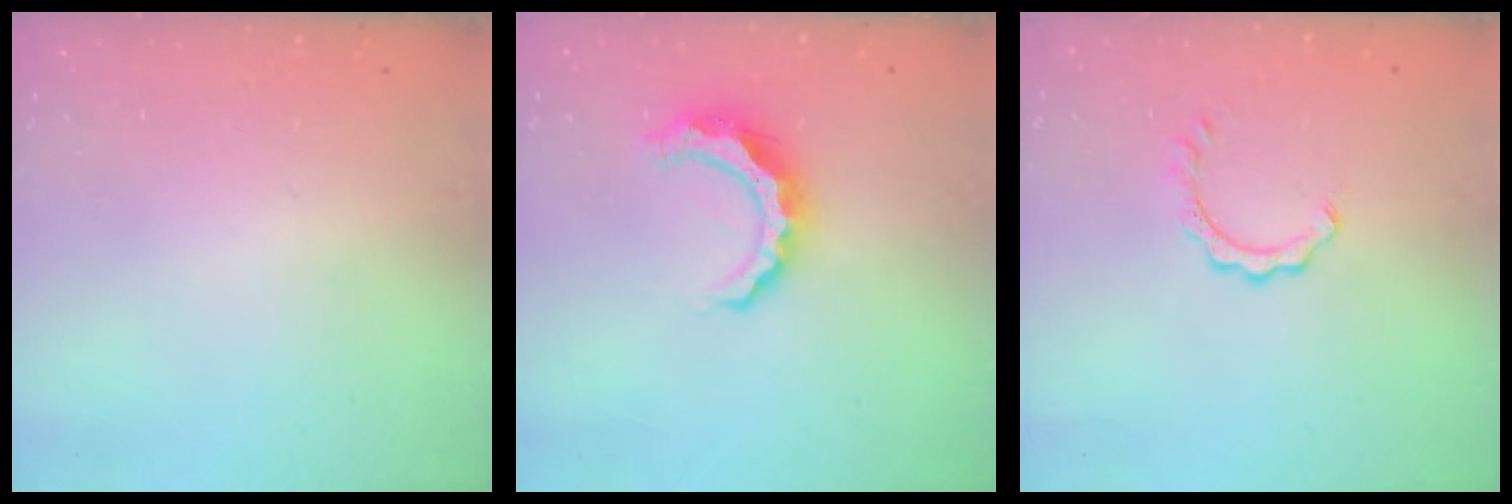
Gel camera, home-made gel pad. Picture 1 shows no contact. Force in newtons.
{"total": 8.8, "press": 8.8, "slide": 0.6}
{"total": 4.0, "press": 4.0, "slide": 0.3}